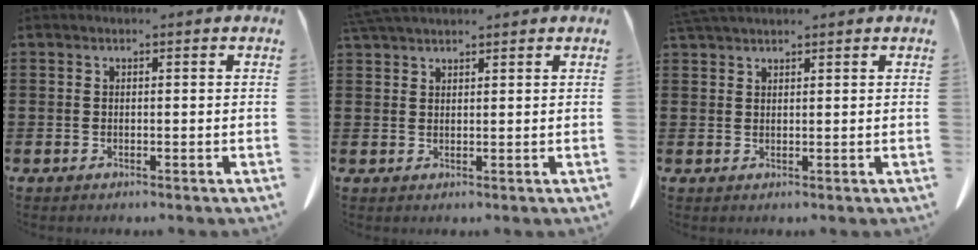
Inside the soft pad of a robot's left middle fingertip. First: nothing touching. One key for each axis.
{"total": 2.9, "fx": 2.7, "fy": 0.5, "fz": 1.1, "tx": -0.028, "ty": -0.001, "tz": 0.054}
{"total": 2.0, "fx": 1.9, "fy": 0.3, "fz": 0.7, "tx": -0.019, "ty": 0.000, "tz": 0.038}